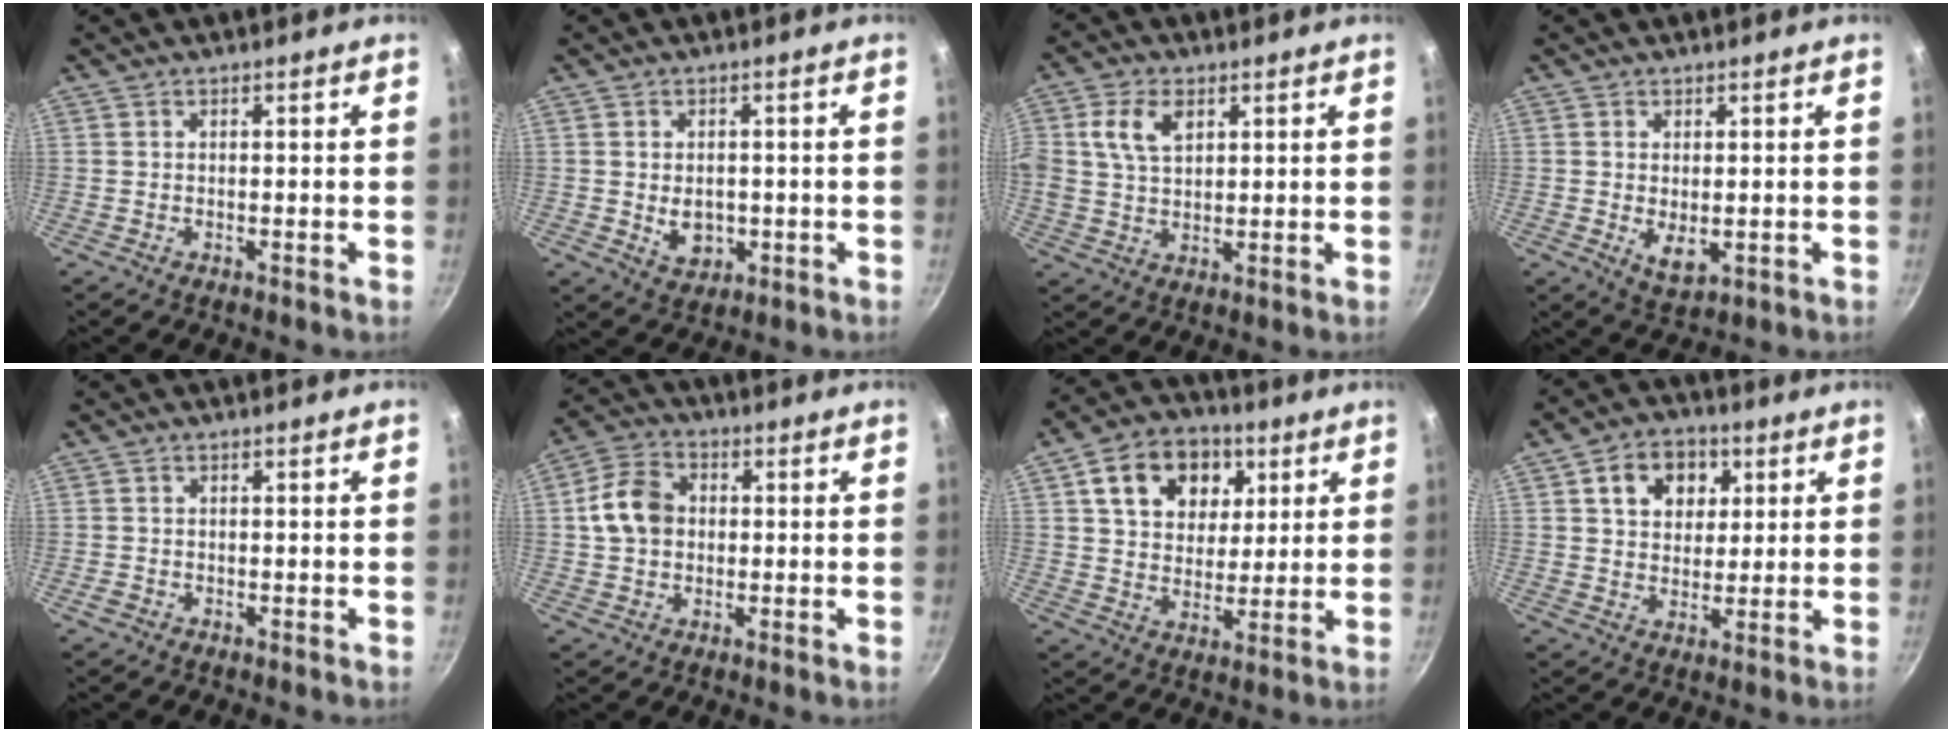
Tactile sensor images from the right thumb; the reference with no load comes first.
{"total": 5.1, "force": [-0.5, 3.8, 3.3], "torque": [-0.035, -0.002, 0.003]}
{"total": 7.8, "force": [2.8, 5.0, 5.3], "torque": [-0.093, -0.002, 0.049]}
{"total": 4.5, "force": [-0.2, 2.5, 3.8], "torque": [-0.060, -0.016, 0.005]}
{"total": 1.3, "force": [-0.7, 1.1, 0.5], "torque": [-0.009, 0.002, -0.010]}
{"total": 8.9, "force": [0.6, 6.9, 5.5], "torque": [-0.085, 0.015, 0.000]}
{"total": 15.0, "force": [5.7, 11.4, 8.0], "torque": [-0.101, -0.003, 0.088]}
{"total": 10.1, "force": [3.7, 7.8, 5.3], "torque": [-0.053, -0.001, 0.053]}